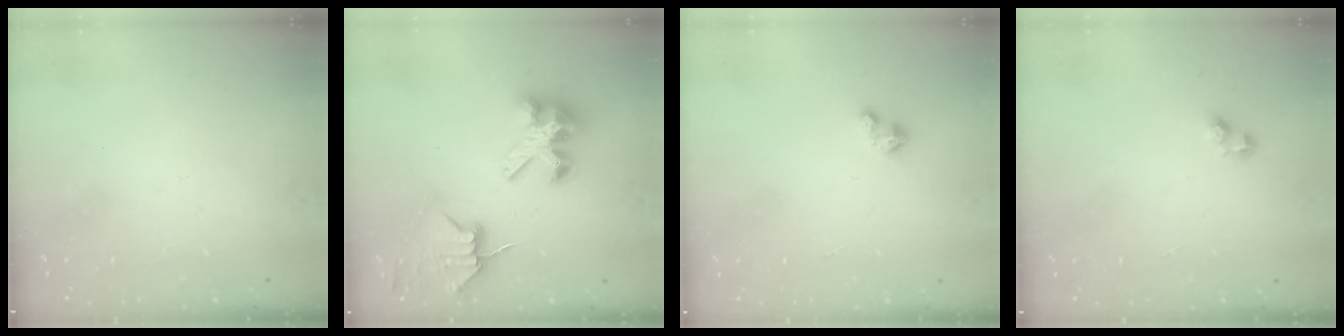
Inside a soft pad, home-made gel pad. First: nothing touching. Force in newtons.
{"total": 7.7, "press": 7.7, "slide": 0.7}
{"total": 2.1, "press": 2.0, "slide": 0.5}
{"total": 2.0, "press": 2.0, "slide": 0.3}